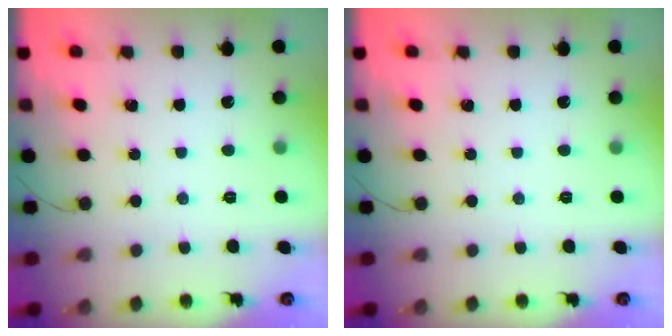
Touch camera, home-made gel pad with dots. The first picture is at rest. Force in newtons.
{"total": 0.0}